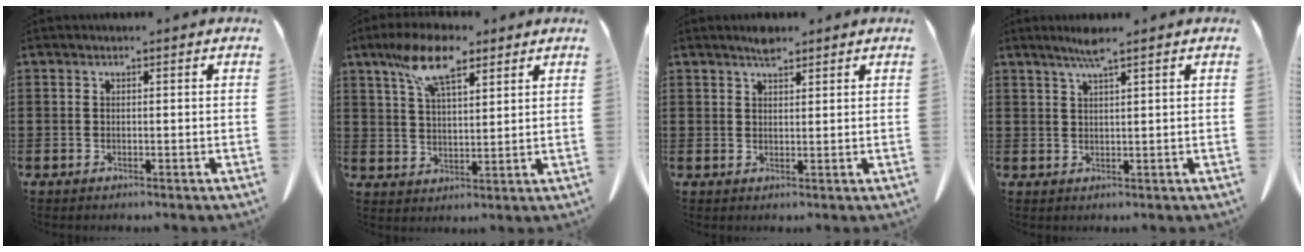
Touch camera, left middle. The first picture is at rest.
{"total": 10.1, "force": [6.6, 3.4, 6.8], "torque": [-0.142, -0.005, 0.120]}
{"total": 2.4, "force": [2.1, 0.6, 0.9], "torque": [-0.021, 0.000, 0.040]}
{"total": 3.2, "force": [2.3, -0.1, 2.2], "torque": [-0.049, 0.000, 0.042]}